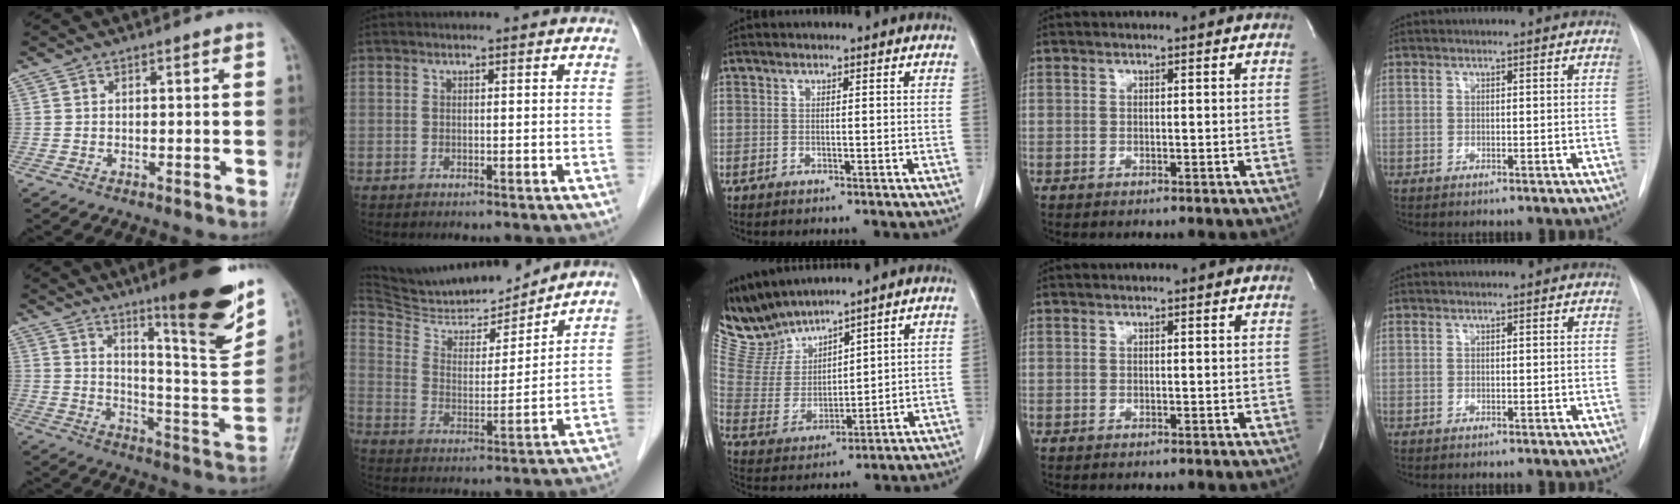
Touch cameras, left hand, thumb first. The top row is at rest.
{"thumb": {"total": 19.5, "force": [12.0, 3.0, 15.0], "torque": [-0.177, -0.073, 0.184]}, "index": {"total": 14.9, "force": [14.4, 1.7, 3.8], "torque": [-0.074, -0.006, 0.248]}, "middle": {"total": 8.2, "force": [8.1, 0.6, 0.2], "torque": [-0.030, 0.003, 0.190]}}